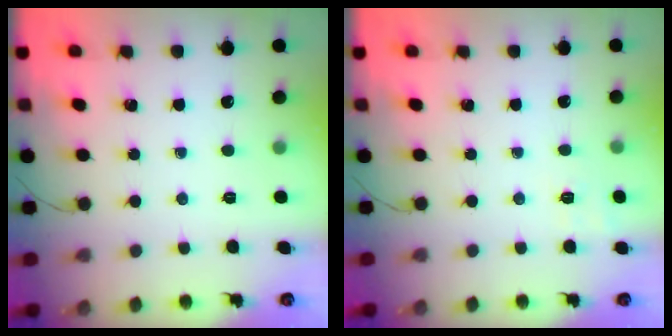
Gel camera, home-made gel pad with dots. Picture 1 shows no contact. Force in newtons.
{"total": 6.6, "press": 6.4, "slide": 1.8}